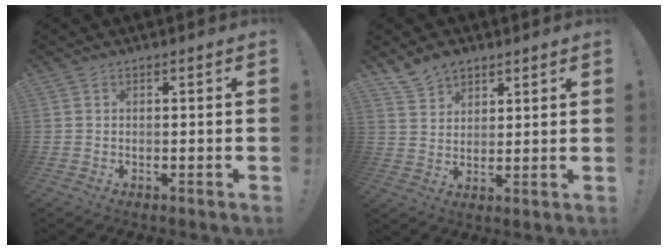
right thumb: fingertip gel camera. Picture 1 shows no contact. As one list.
[{"total": 7.3, "force": [5.6, 4.3, 1.8], "torque": [-0.035, -0.029, 0.110]}]